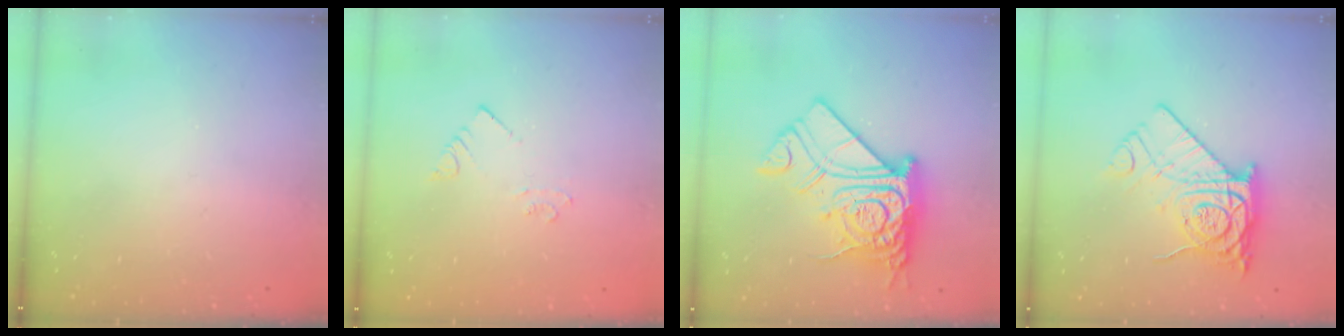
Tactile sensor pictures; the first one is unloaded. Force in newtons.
{"total": 2.2, "press": 2.2, "slide": 0.1}
{"total": 22.6, "press": 22.5, "slide": 2.5}
{"total": 13.7, "press": 13.7, "slide": 1.2}